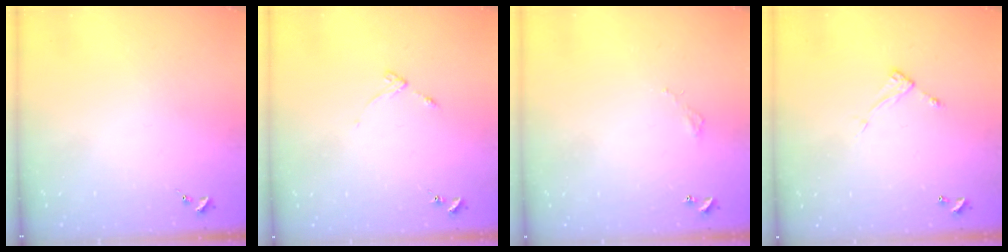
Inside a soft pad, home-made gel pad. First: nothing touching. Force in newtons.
{"total": 4.7, "press": 4.6, "slide": 0.6}
{"total": 2.8, "press": 2.8, "slide": 0.2}
{"total": 5.0, "press": 5.0, "slide": 0.4}